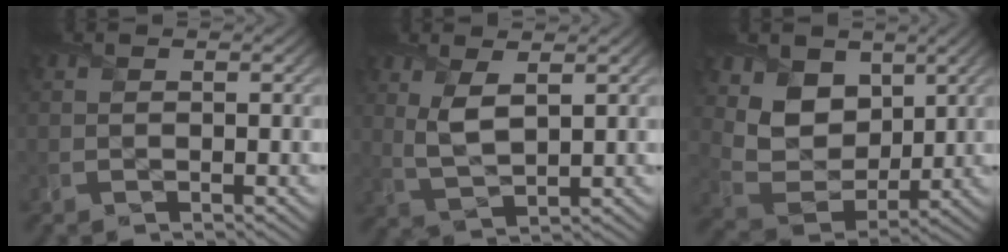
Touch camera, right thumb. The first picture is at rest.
{"total": 4.4, "force": [1.7, 1.8, 3.7], "torque": [-0.090, -0.004, 0.040]}
{"total": 8.4, "force": [4.2, 6.0, 4.1], "torque": [-0.112, -0.020, 0.077]}